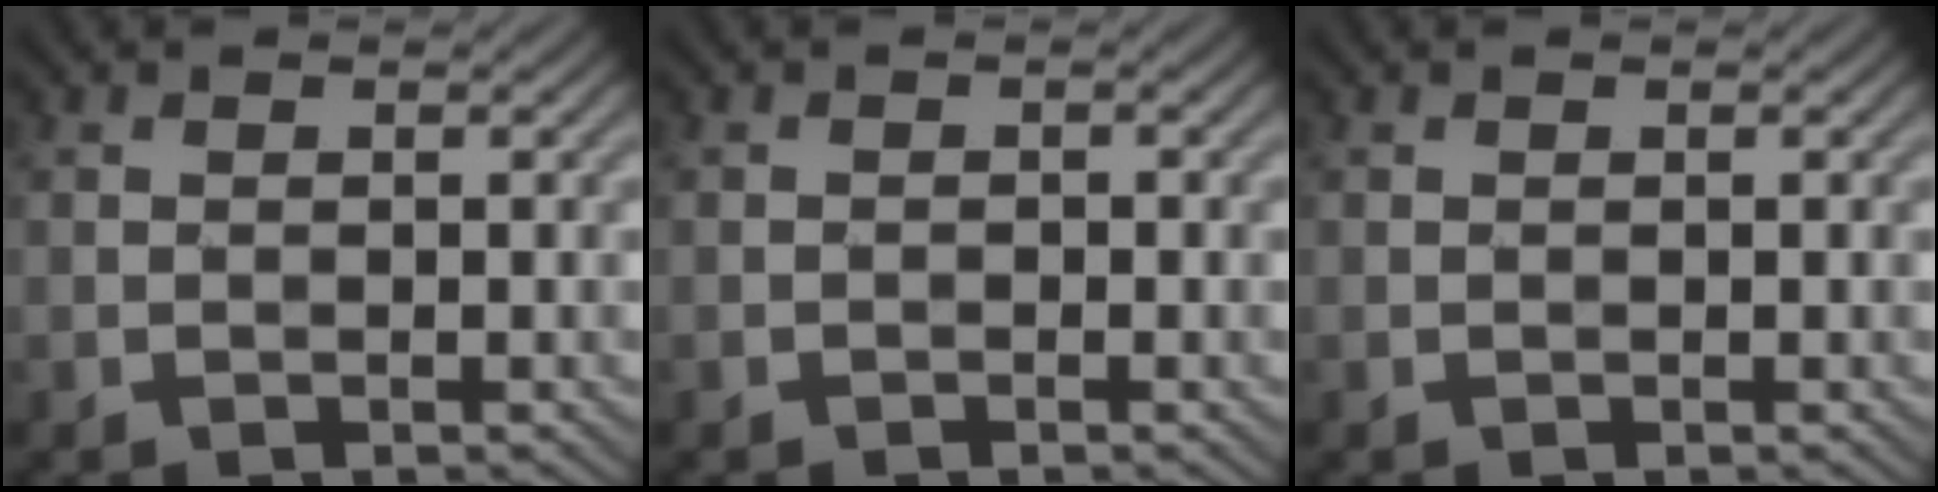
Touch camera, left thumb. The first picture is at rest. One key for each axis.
{"total": 0.8, "fx": -0.8, "fy": 0.2, "fz": 0.1, "tx": 0.003, "ty": 0.001, "tz": -0.016}
{"total": 0.0}